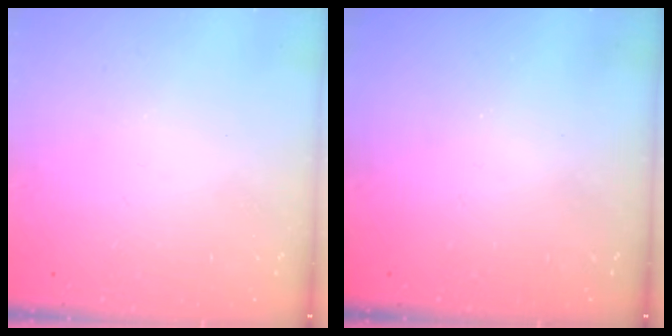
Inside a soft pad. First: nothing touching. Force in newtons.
{"total": 0.0}